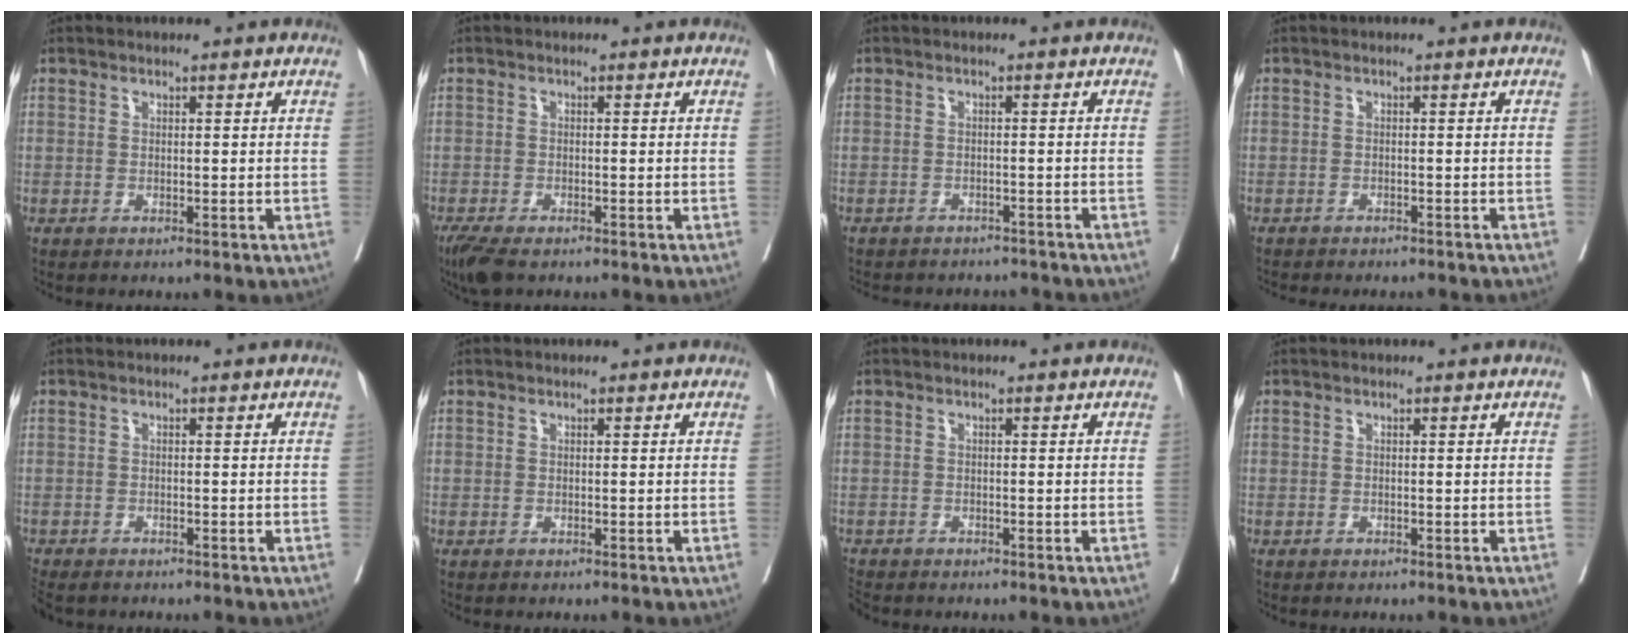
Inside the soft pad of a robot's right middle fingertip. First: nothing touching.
{"total": 5.0, "force": [-3.8, 1.5, 3.0], "torque": [-0.056, -0.015, -0.063]}
{"total": 9.6, "force": [-8.9, 3.0, 2.0], "torque": [-0.042, 0.004, -0.102]}
{"total": 6.1, "force": [-5.6, 1.7, 2.0], "torque": [-0.026, -0.006, -0.070]}
{"total": 5.4, "force": [-4.5, 1.9, 2.2], "torque": [-0.039, -0.009, -0.072]}
{"total": 0.0}
{"total": 2.4, "force": [-2.3, 0.6, 0.4], "torque": [-0.008, -0.009, -0.045]}
{"total": 0.0}